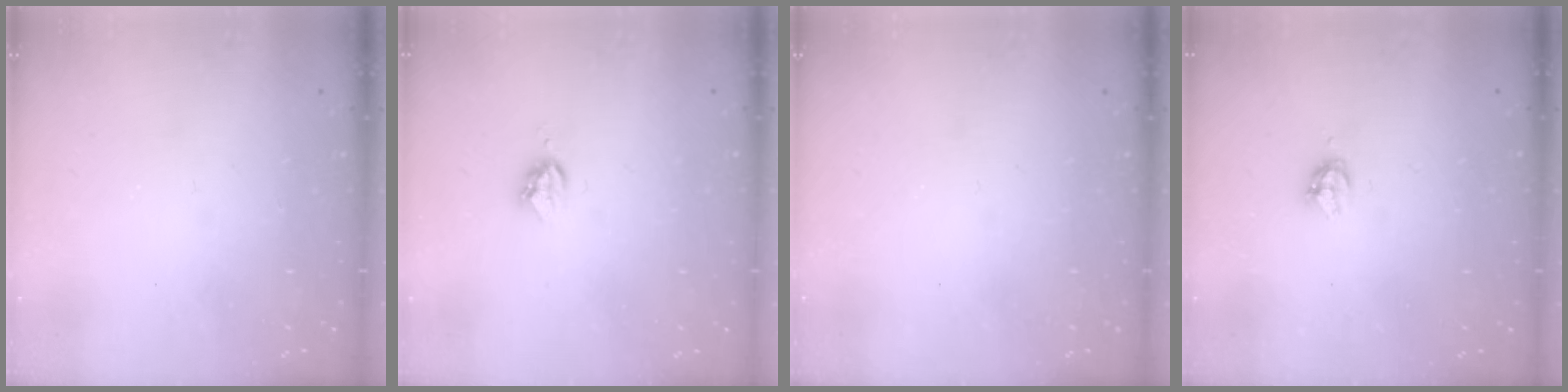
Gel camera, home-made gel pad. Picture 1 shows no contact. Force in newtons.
{"total": 4.5, "press": 4.5, "slide": 0.1}
{"total": 0.0}
{"total": 4.7, "press": 4.6, "slide": 0.6}